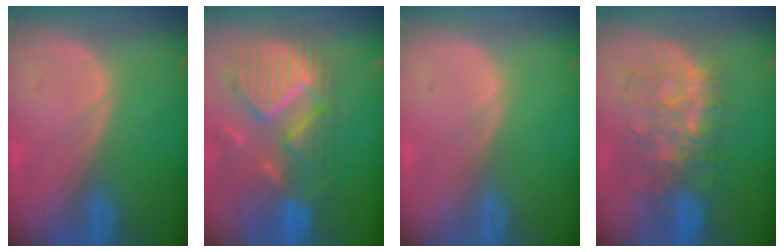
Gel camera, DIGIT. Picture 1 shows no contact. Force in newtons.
{"total": 11.7, "press": 10.3, "slide": 5.6}
{"total": 0.0}
{"total": 9.1, "press": 8.6, "slide": 2.9}